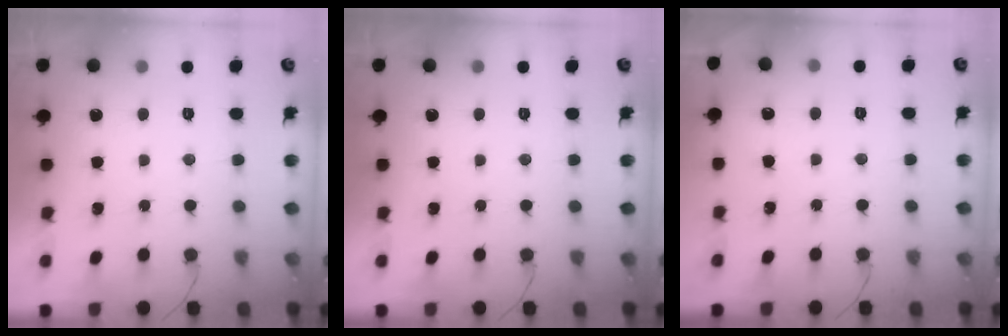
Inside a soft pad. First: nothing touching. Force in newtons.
{"total": 0.0}
{"total": 1.7, "press": 1.7, "slide": 0.3}